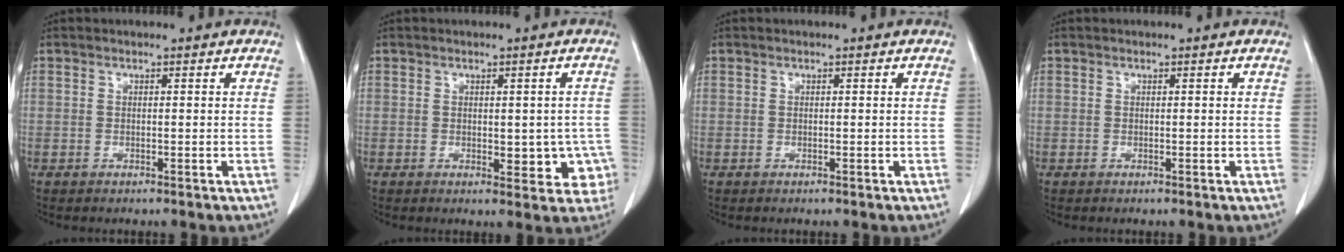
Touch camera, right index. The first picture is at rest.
{"total": 6.4, "force": [-1.1, 3.3, 5.4], "torque": [-0.041, 0.008, -0.007]}
{"total": 0.0}
{"total": 0.0}